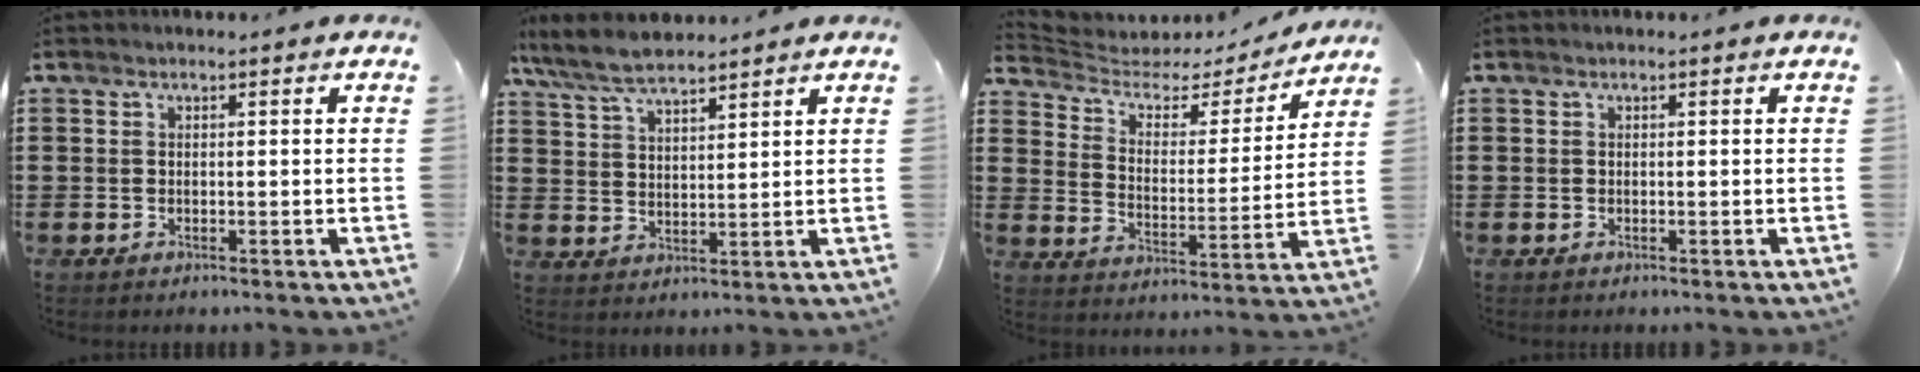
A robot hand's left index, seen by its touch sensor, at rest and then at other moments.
{"total": 6.6, "force": [5.8, 1.5, 2.8], "torque": [-0.072, -0.010, 0.108]}
{"total": 3.9, "force": [3.2, 1.9, 1.2], "torque": [-0.047, -0.020, 0.045]}
{"total": 0.0}